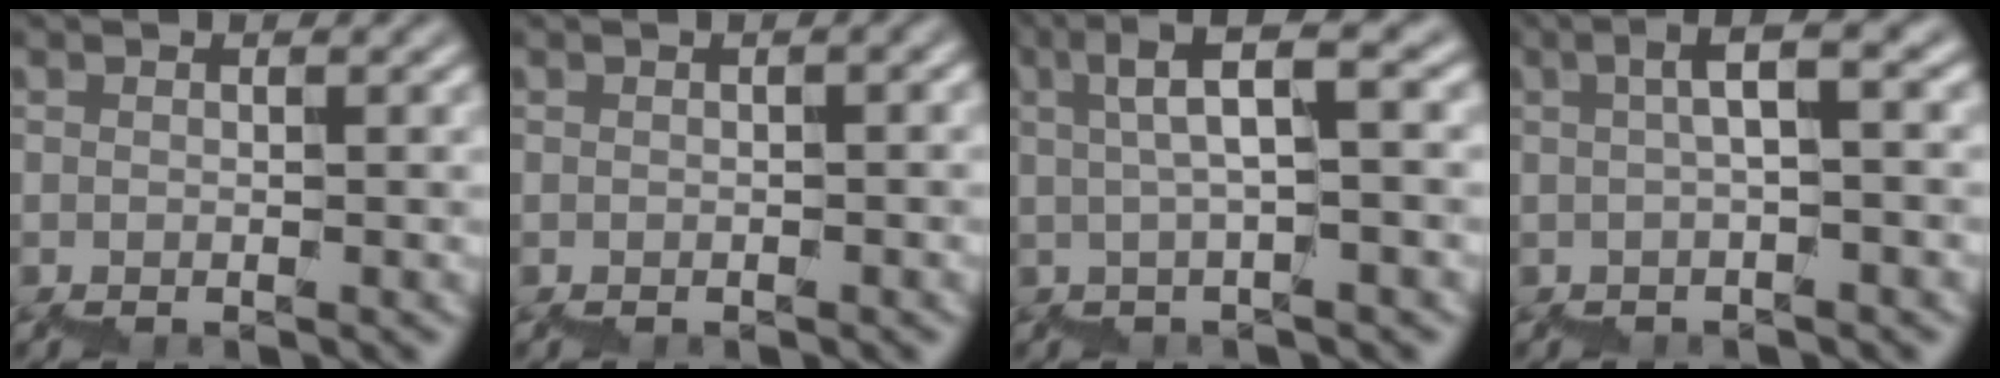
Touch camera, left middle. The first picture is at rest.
{"total": 1.3, "force": [-0.7, 0.4, 1.0], "torque": [-0.017, 0.004, -0.007]}
{"total": 5.4, "force": [1.8, 0.7, 5.1], "torque": [-0.068, 0.026, 0.025]}
{"total": 3.8, "force": [0.2, 0.6, 3.7], "torque": [-0.047, 0.025, -0.005]}